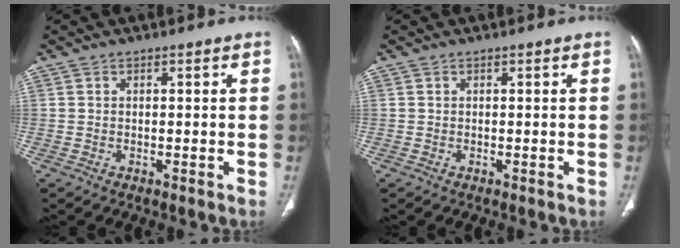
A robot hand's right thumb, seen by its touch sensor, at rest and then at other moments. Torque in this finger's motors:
{"motor_torque": [0.02, 0.02, -0.07, 0.02, 0.00]}